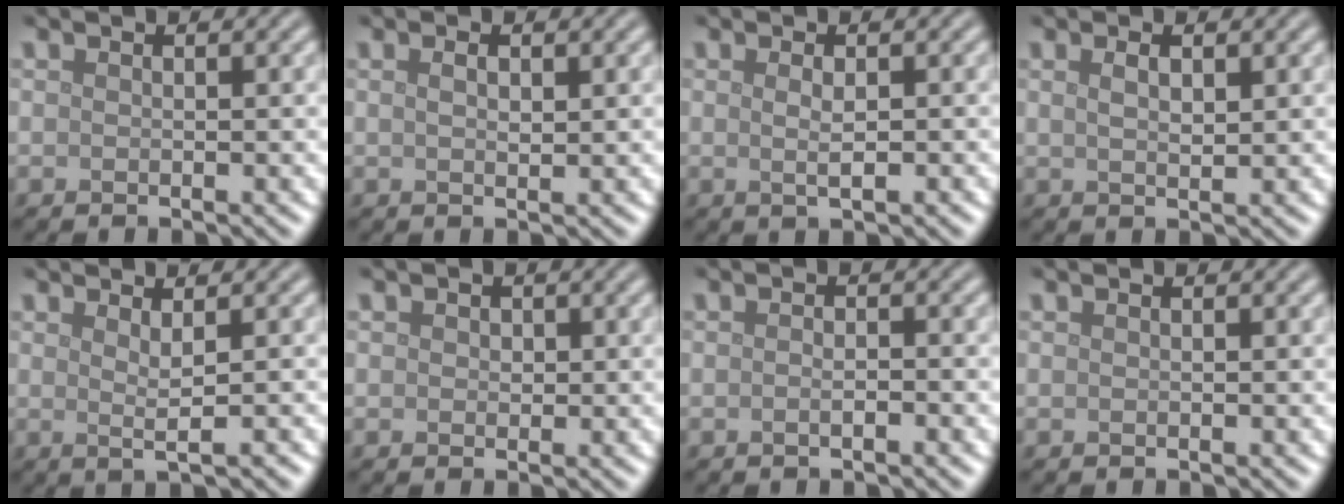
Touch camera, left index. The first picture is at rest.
{"total": 1.2, "force": [0.4, 0.4, 1.0], "torque": [-0.020, 0.000, 0.010]}
{"total": 1.5, "force": [0.1, 0.3, 1.5], "torque": [-0.026, 0.000, 0.003]}
{"total": 1.6, "force": [0.8, 0.5, 1.3], "torque": [-0.026, 0.000, 0.016]}
{"total": 1.8, "force": [0.5, 0.5, 1.7], "torque": [-0.025, -0.002, 0.005]}
{"total": 0.9, "force": [0.3, 0.8, 0.3], "torque": [-0.004, 0.000, -0.001]}
{"total": 1.2, "force": [-0.4, 0.4, 1.0], "torque": [-0.017, 0.000, -0.008]}
{"total": 0.0}